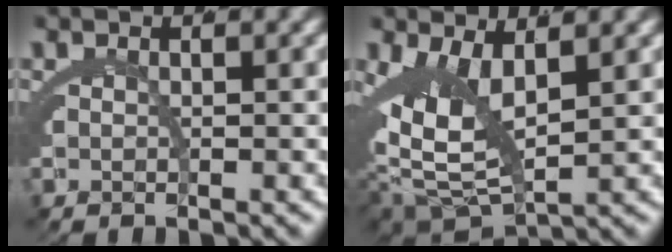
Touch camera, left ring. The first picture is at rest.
{"total": 9.0, "force": [-0.1, 5.6, 7.1], "torque": [-0.158, -0.045, 0.021]}